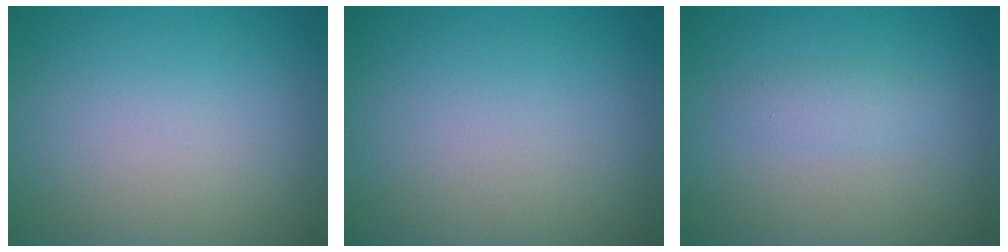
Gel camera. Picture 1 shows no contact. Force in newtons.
{"total": 0.0}
{"total": 1.4, "press": 1.4, "slide": 0.1}